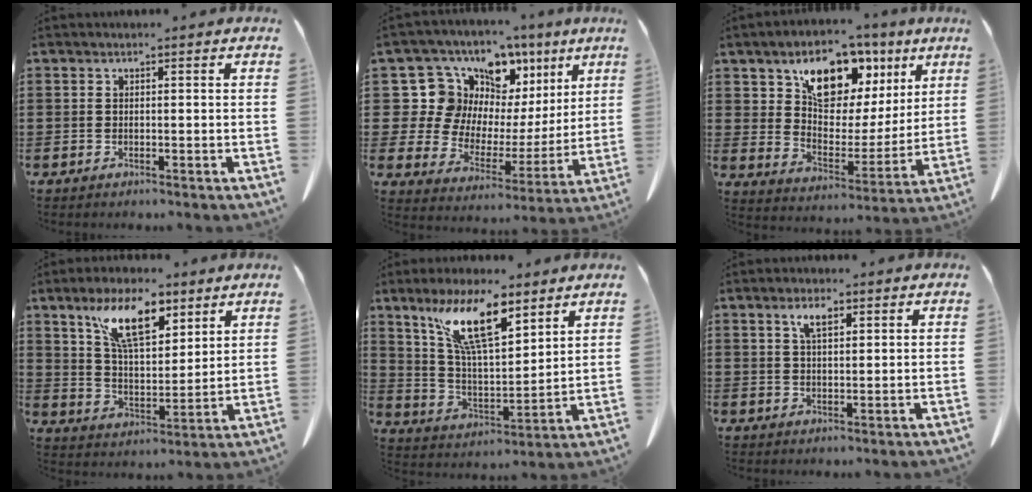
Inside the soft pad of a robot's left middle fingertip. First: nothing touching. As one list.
[{"total": 8.4, "force": [4.3, 7.1, 1.3], "torque": [-0.076, -0.031, 0.079]}, {"total": 10.3, "force": [6.6, 6.1, 5.1], "torque": [-0.114, -0.027, 0.116]}, {"total": 11.4, "force": [7.2, 4.4, 7.6], "torque": [-0.159, -0.007, 0.131]}, {"total": 12.7, "force": [8.2, 3.9, 8.9], "torque": [-0.191, -0.015, 0.149]}, {"total": 3.8, "force": [2.1, 1.2, 2.9], "torque": [-0.056, 0.002, 0.035]}]